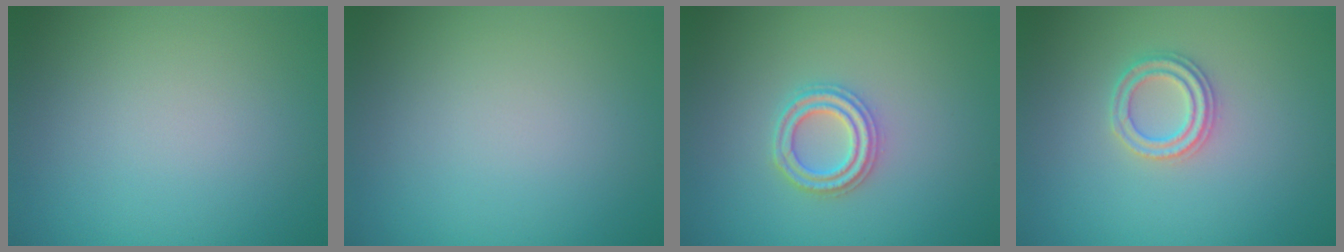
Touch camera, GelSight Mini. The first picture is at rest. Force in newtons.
{"total": 0.0}
{"total": 2.7, "press": 2.6, "slide": 0.7}
{"total": 2.3, "press": 2.3, "slide": 0.4}